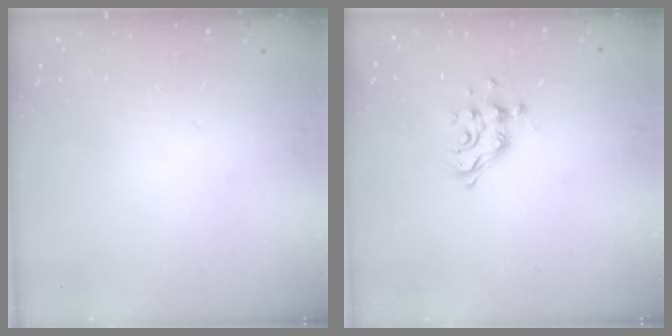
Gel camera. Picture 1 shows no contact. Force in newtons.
{"total": 9.7, "press": 9.7, "slide": 0.8}